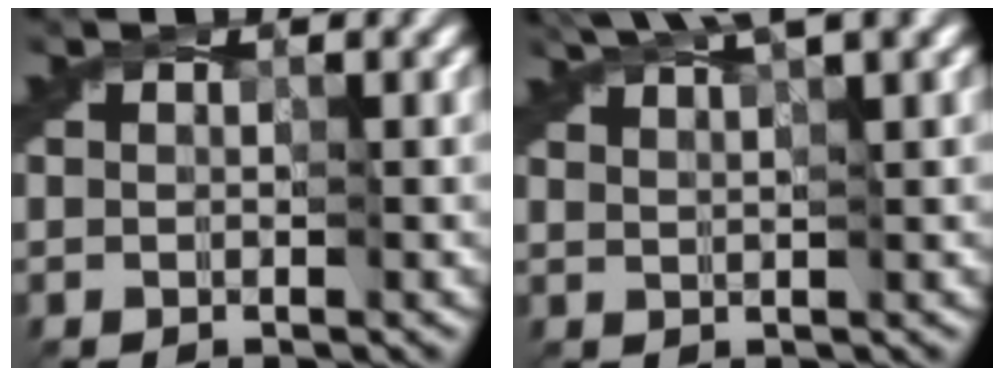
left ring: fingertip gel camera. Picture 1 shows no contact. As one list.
[{"total": 4.6, "force": [3.6, 0.2, 2.8], "torque": [-0.042, 0.017, 0.057]}]